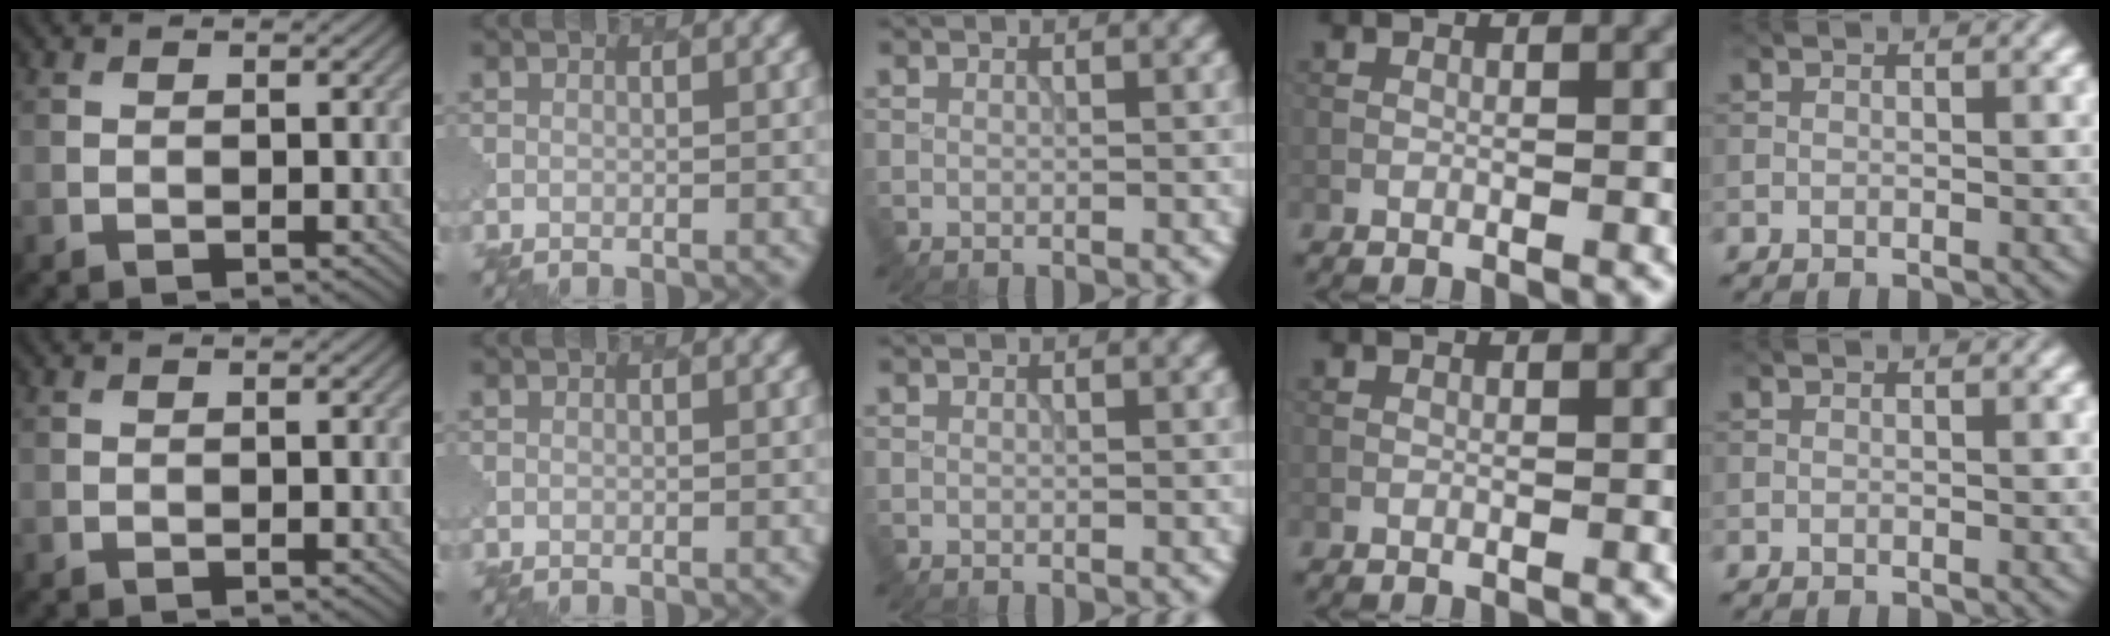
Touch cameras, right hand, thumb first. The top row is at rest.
{}